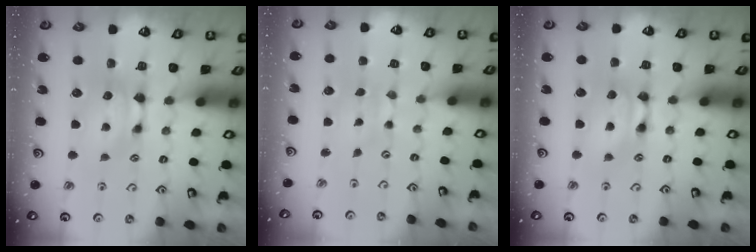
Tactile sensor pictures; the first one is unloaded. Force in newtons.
{"total": 3.3, "press": 3.3, "slide": 0.2}
{"total": 1.9, "press": 1.9, "slide": 0.1}